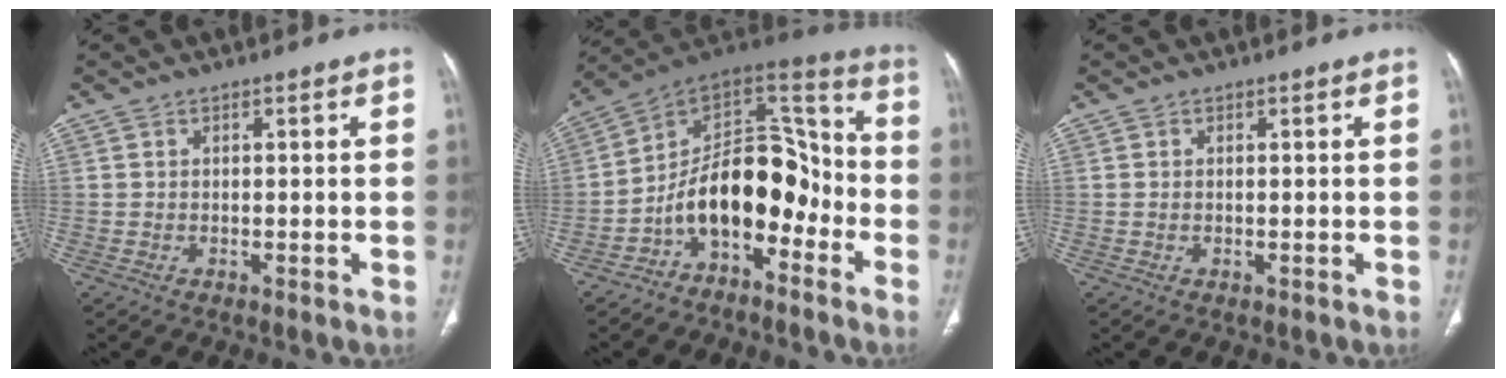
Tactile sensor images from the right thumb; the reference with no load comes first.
{"total": 16.3, "force": [-6.5, 9.5, 11.5], "torque": [-0.151, 0.105, -0.118]}
{"total": 0.0}